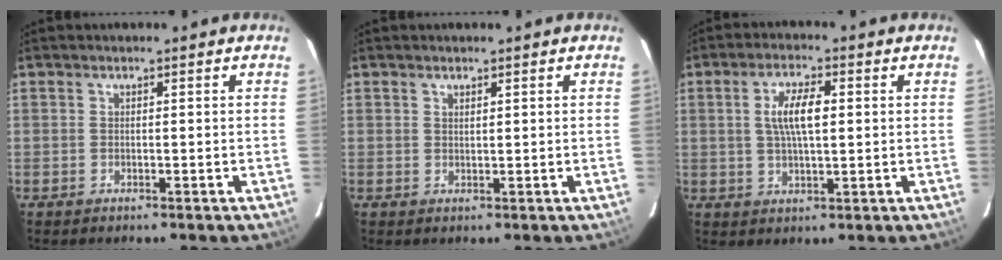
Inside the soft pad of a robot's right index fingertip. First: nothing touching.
{"total": 0.7, "force": [0.6, 0.2, 0.3], "torque": [-0.006, 0.001, 0.011]}
{"total": 6.7, "force": [1.1, 2.2, 6.2], "torque": [-0.118, 0.007, 0.023]}